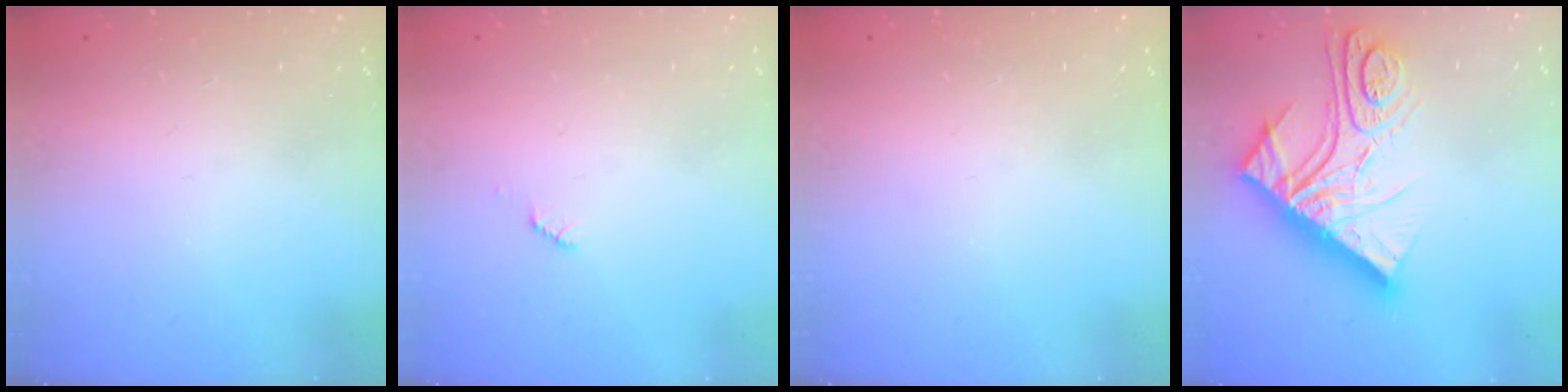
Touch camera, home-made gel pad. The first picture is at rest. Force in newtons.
{"total": 2.5, "press": 2.5, "slide": 0.4}
{"total": 0.0}
{"total": 21.6, "press": 21.5, "slide": 2.3}